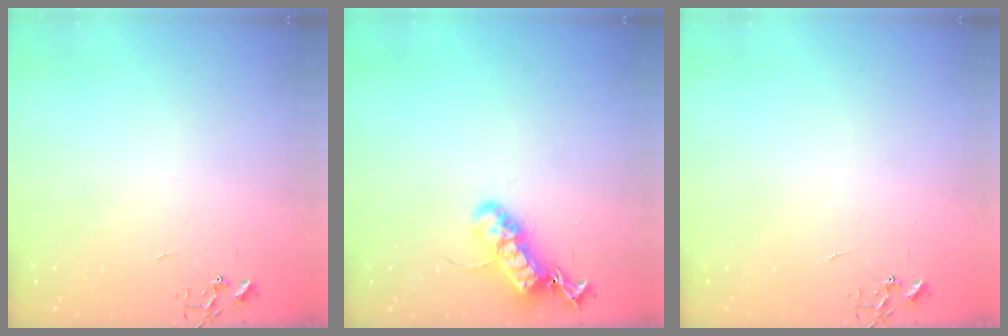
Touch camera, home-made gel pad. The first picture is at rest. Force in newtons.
{"total": 16.7, "press": 16.6, "slide": 1.2}
{"total": 0.0}